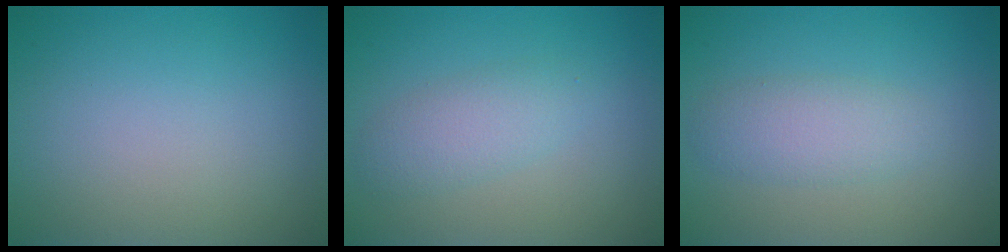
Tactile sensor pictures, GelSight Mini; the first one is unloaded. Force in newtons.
{"total": 2.5, "press": 2.5, "slide": 0.2}
{"total": 2.7, "press": 2.7, "slide": 0.1}